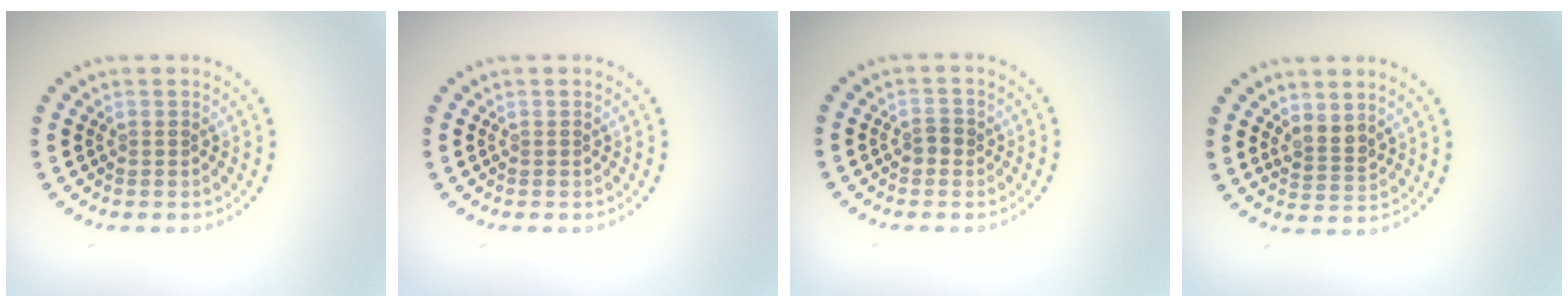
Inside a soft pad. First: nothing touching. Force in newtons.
{"total": 0.0}
{"total": 1.2, "press": 1.2, "slide": 0.3}
{"total": 2.0, "press": 1.7, "slide": 1.2}